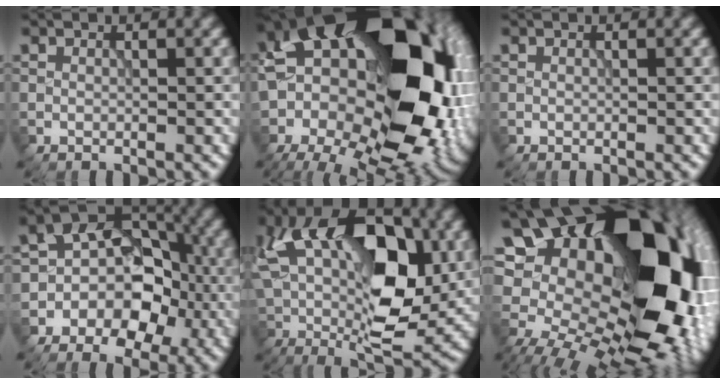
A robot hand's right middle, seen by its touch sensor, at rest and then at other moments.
{"total": 22.4, "force": [-1.4, 14.0, 17.4], "torque": [-0.293, -0.012, -0.007]}
{"total": 0.0}
{"total": 9.3, "force": [-2.6, 7.5, 5.0], "torque": [-0.041, 0.019, -0.065]}
{"total": 15.1, "force": [2.0, 8.2, 12.5], "torque": [-0.220, 0.003, 0.032]}
{"total": 22.6, "force": [3.6, 14.1, 17.3], "torque": [-0.296, 0.005, 0.068]}